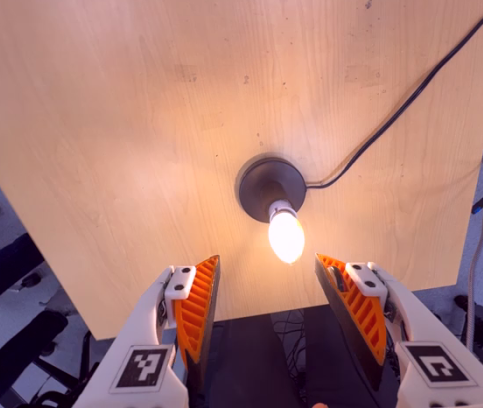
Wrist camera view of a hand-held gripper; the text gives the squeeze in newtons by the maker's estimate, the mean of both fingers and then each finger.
{"total": 0.0}